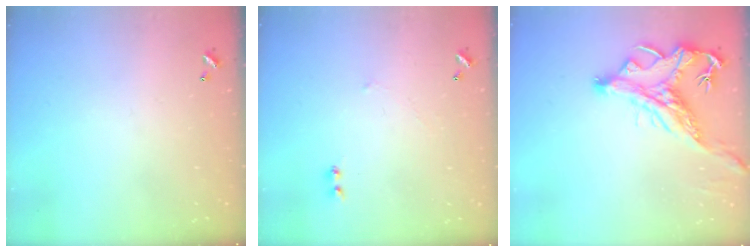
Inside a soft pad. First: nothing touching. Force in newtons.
{"total": 2.9, "press": 2.9, "slide": 0.4}
{"total": 2.9, "press": 2.5, "slide": 1.4}